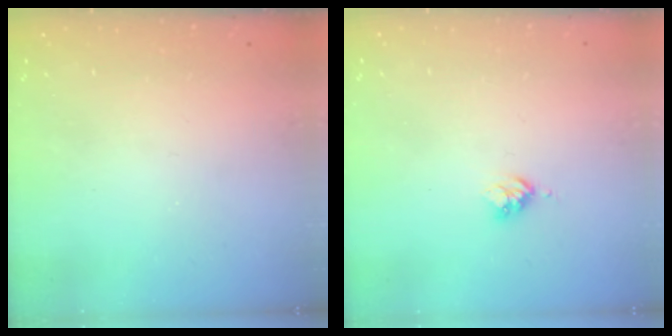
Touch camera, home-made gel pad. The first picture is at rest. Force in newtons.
{"total": 3.0, "press": 2.9, "slide": 0.4}